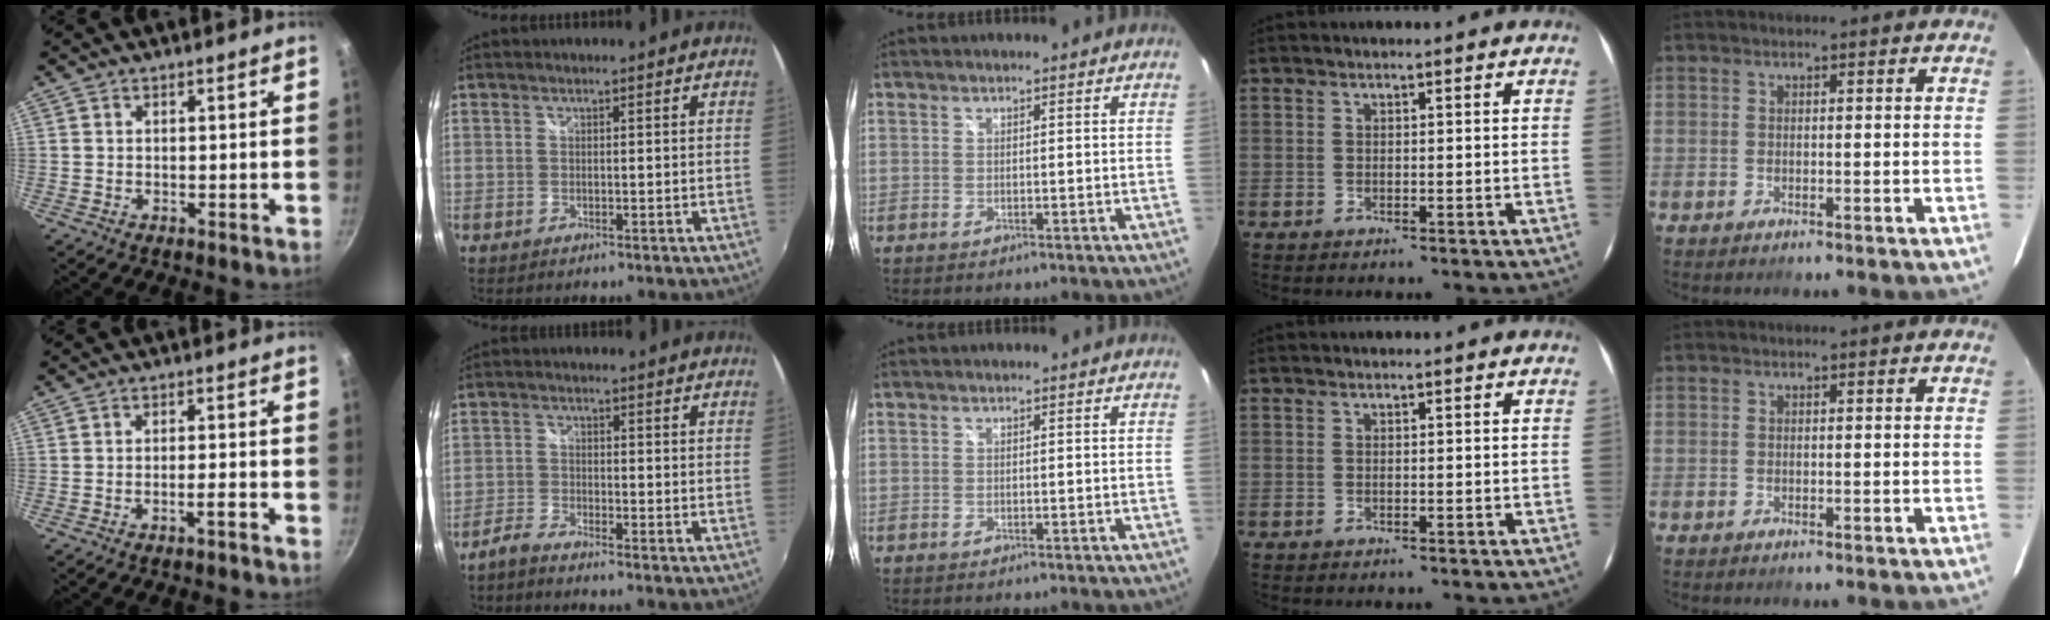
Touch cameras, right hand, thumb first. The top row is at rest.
{"thumb": {"total": 2.0, "force": [-1.5, -0.1, 1.4], "torque": [-0.027, 0.012, -0.023]}, "index": {"total": 3.0, "force": [-2.8, 0.3, 0.8], "torque": [-0.031, -0.004, -0.063]}}